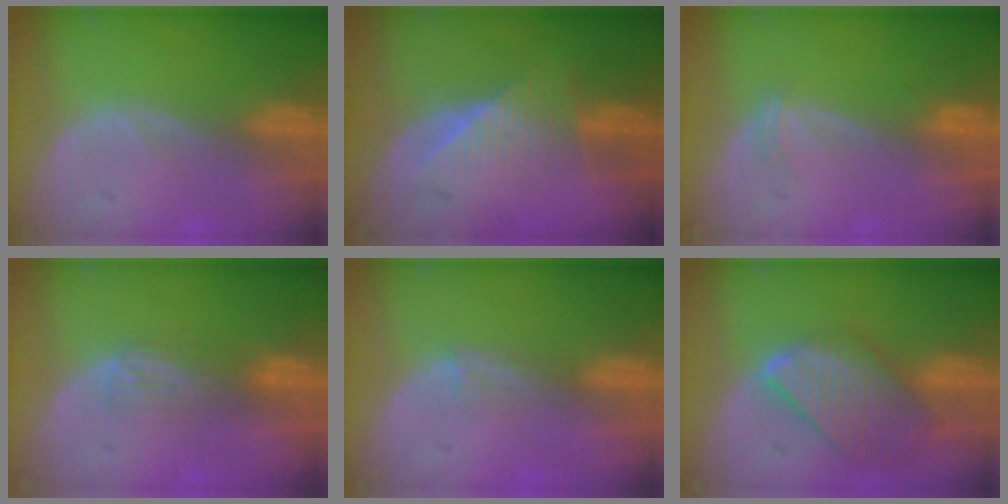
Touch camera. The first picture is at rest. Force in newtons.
{"total": 6.3, "press": 5.9, "slide": 2.4}
{"total": 1.1, "press": 1.1, "slide": 0.1}
{"total": 2.9, "press": 2.6, "slide": 1.2}
{"total": 1.8, "press": 1.3, "slide": 1.2}
{"total": 9.7, "press": 8.3, "slide": 5.0}